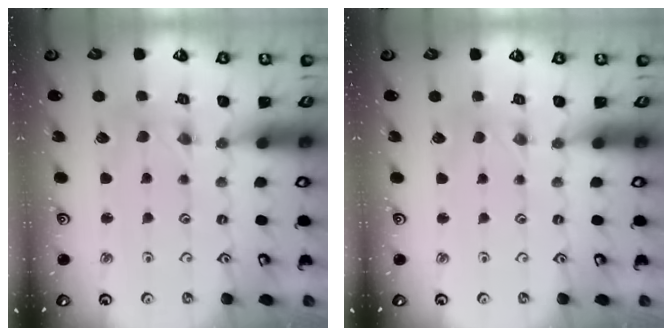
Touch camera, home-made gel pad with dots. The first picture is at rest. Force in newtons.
{"total": 1.4, "press": 1.3, "slide": 0.2}